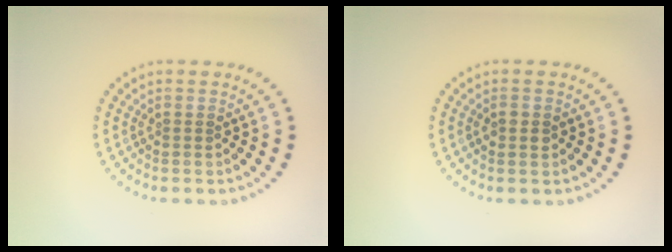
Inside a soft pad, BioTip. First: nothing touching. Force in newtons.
{"total": 1.7, "press": 1.6, "slide": 0.2}